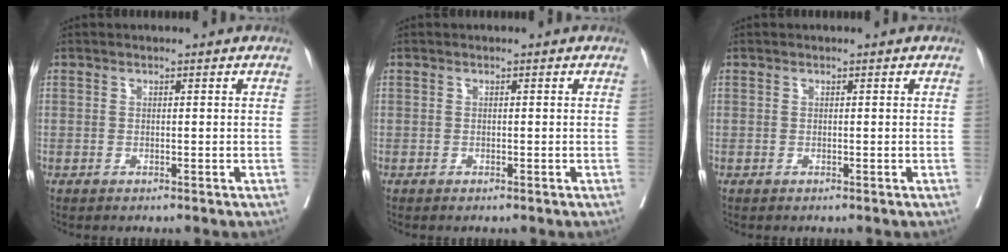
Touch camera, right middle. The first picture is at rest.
{"total": 0.0}
{"total": 0.0}